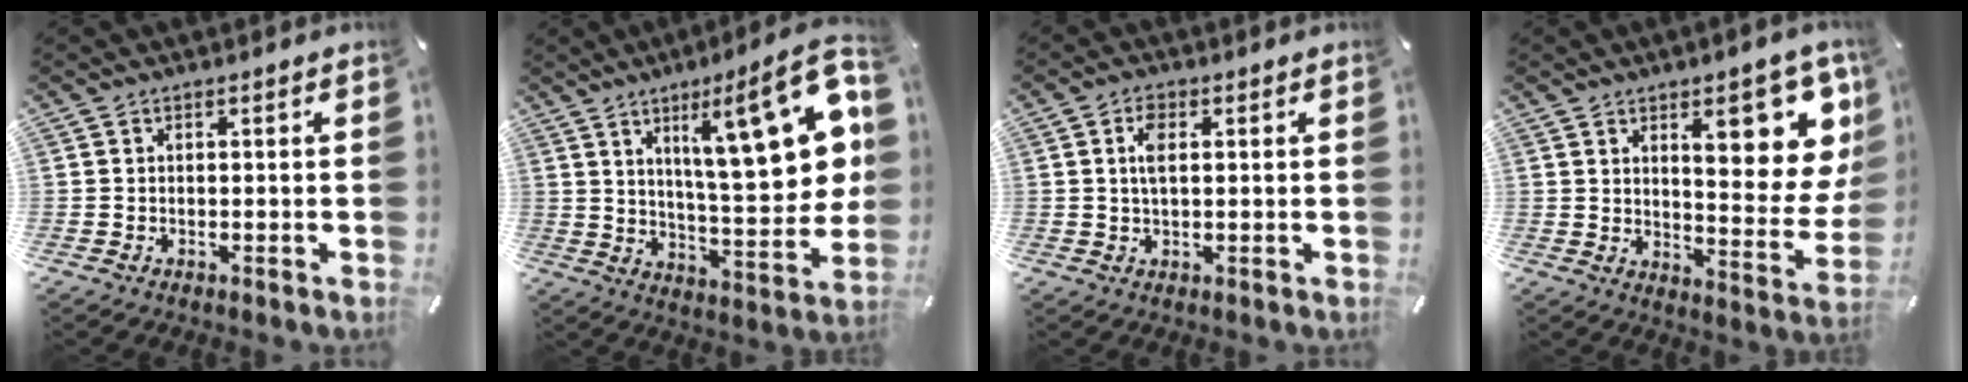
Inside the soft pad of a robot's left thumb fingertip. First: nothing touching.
{"total": 24.4, "force": [9.7, 8.0, 21.0], "torque": [-0.294, -0.058, 0.148]}
{"total": 4.1, "force": [1.0, 2.1, 3.4], "torque": [-0.066, 0.005, 0.015]}
{"total": 17.5, "force": [8.5, 6.4, 13.8], "torque": [-0.169, -0.054, 0.130]}